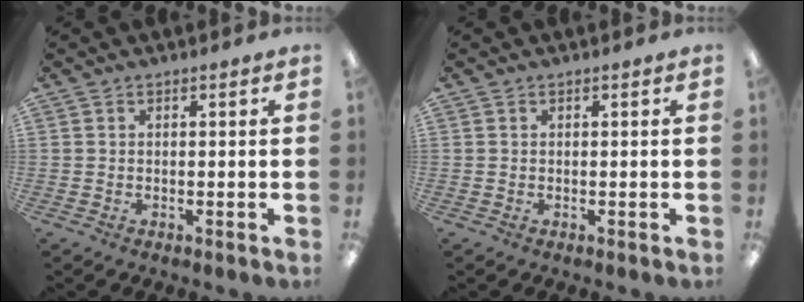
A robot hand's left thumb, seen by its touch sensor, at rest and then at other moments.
{"total": 0.0}